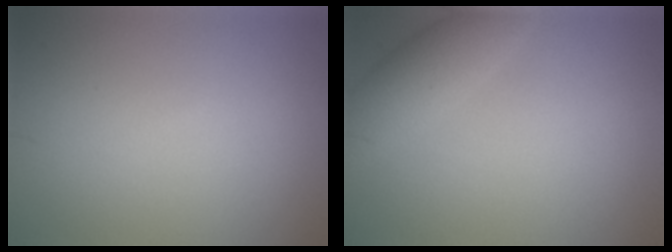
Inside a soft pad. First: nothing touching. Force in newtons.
{"total": 3.5, "press": 3.5, "slide": 0.2}